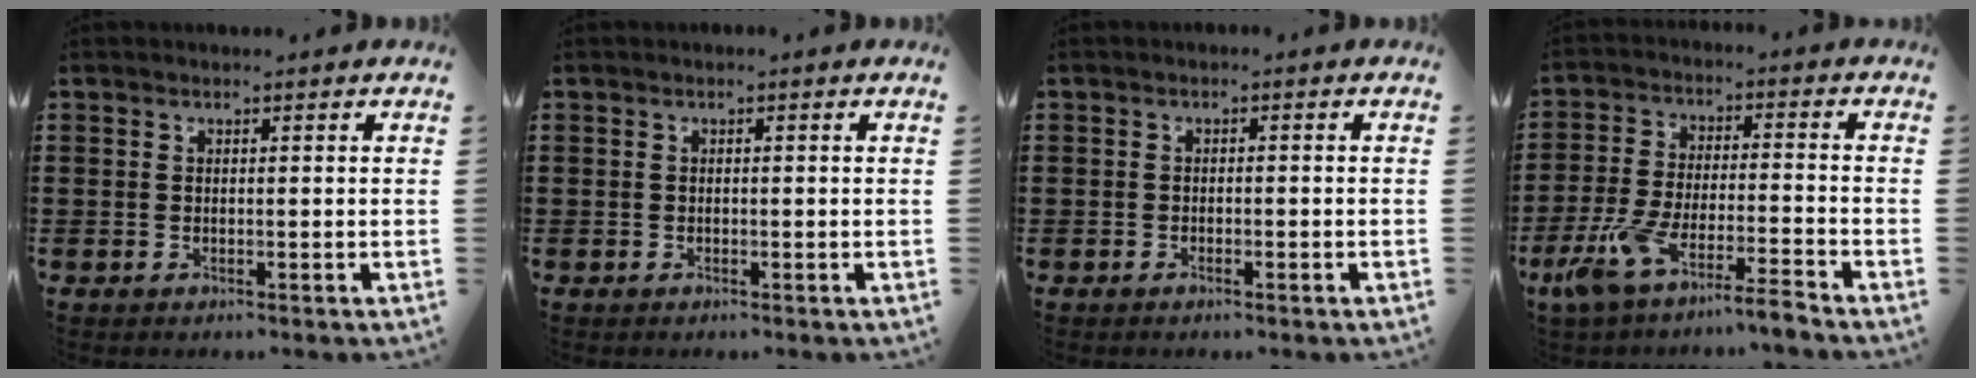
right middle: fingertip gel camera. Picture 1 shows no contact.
{"total": 0.0}
{"total": 0.6, "force": [-0.4, 0.1, 0.5], "torque": [-0.011, -0.003, -0.007]}
{"total": 7.5, "force": [-6.3, -0.2, 4.0], "torque": [-0.096, -0.016, -0.125]}